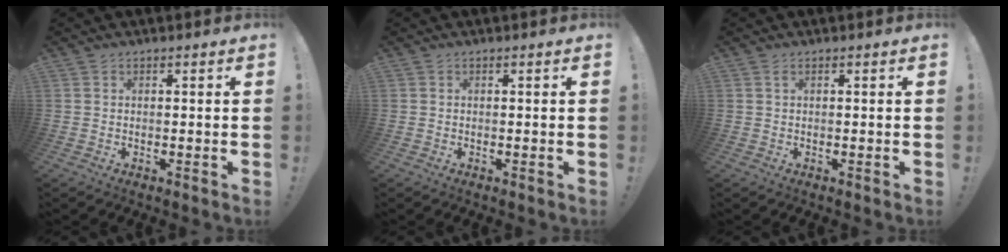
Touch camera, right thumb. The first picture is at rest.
{"total": 0.0}
{"total": 0.8, "force": [0.3, 0.1, 0.8], "torque": [-0.021, 0.003, 0.005]}